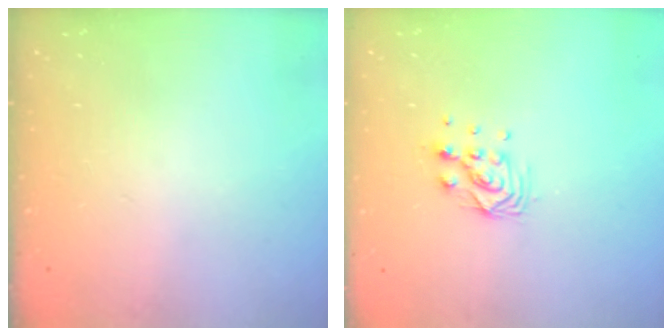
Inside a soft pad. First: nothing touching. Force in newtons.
{"total": 7.8, "press": 7.8, "slide": 0.7}